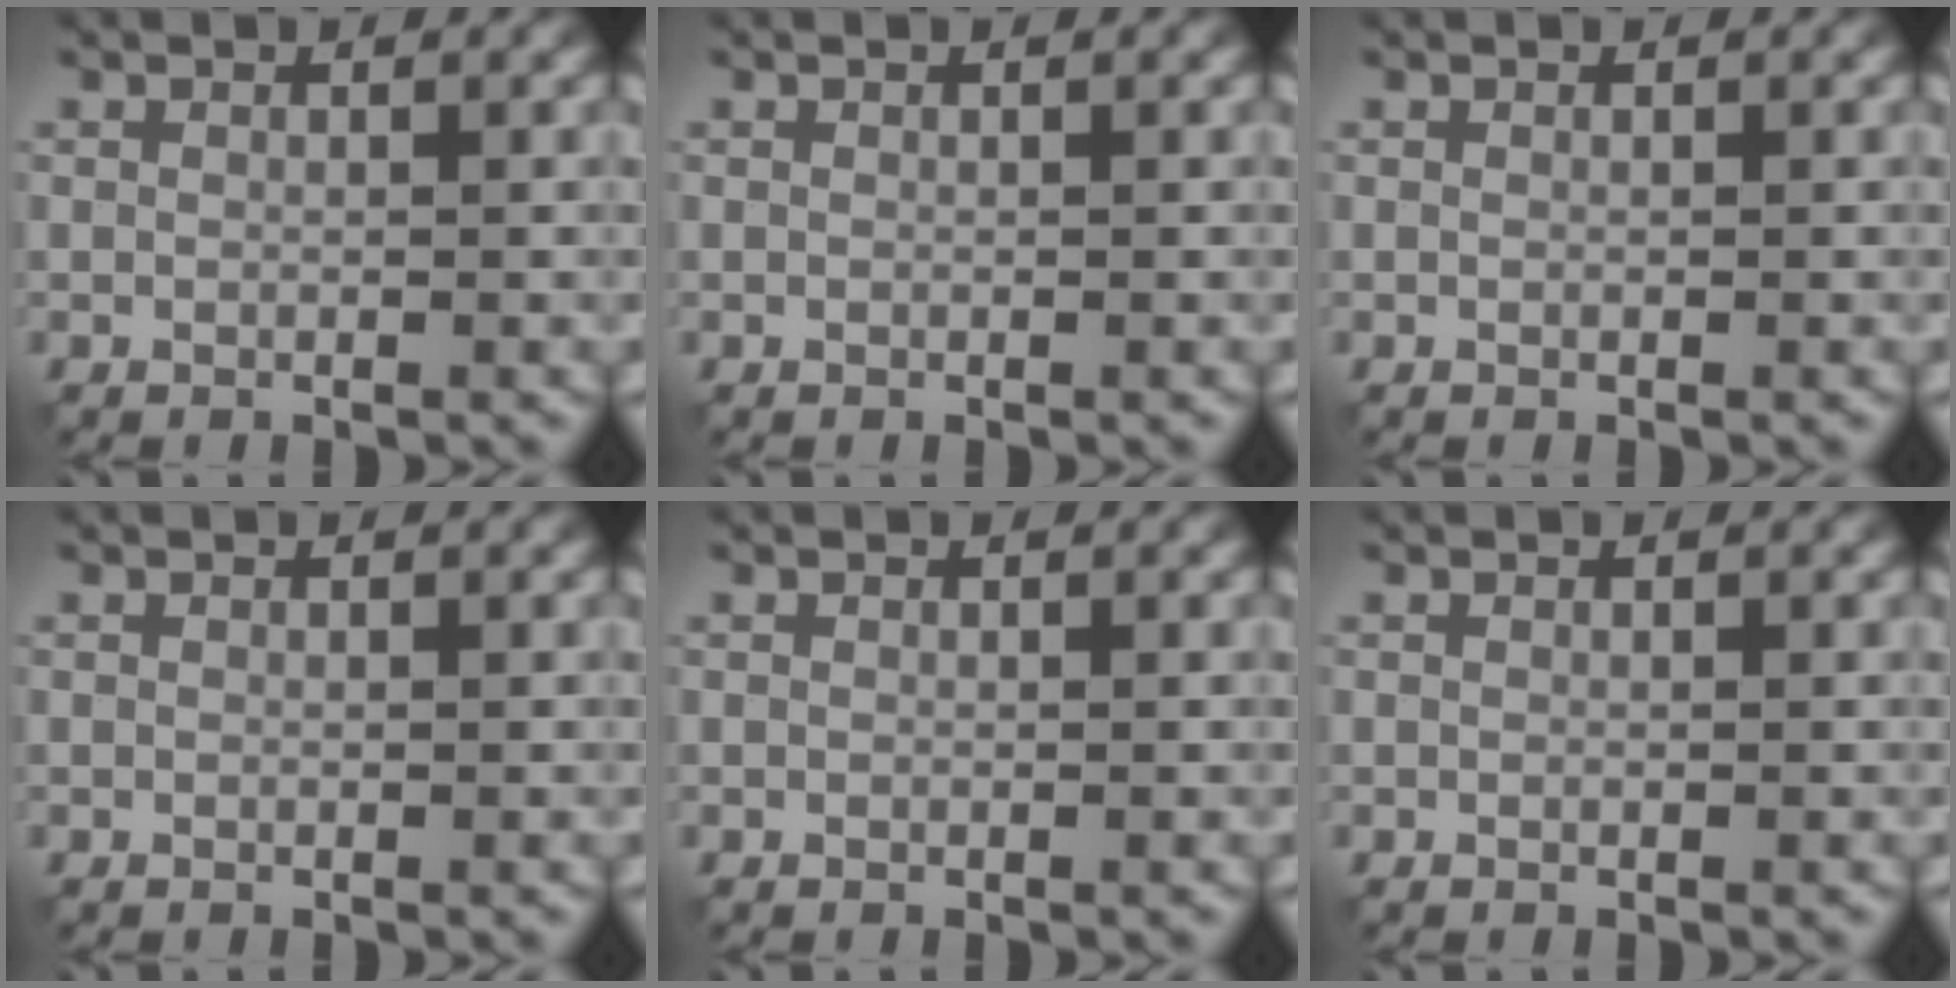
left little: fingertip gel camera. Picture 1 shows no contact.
{"total": 0.0}
{"total": 0.0}
{"total": 0.0}
{"total": 0.0}
{"total": 0.0}